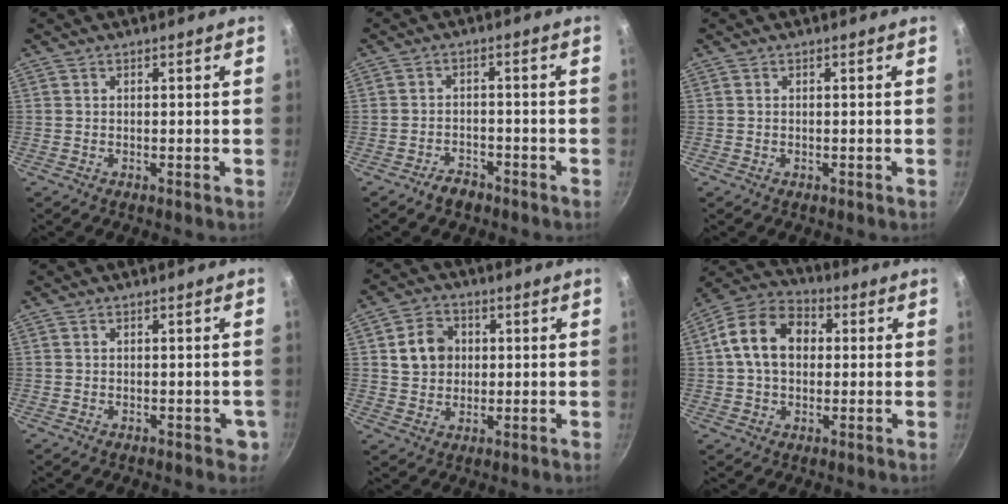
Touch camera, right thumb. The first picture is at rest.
{"total": 3.6, "force": [-2.8, 1.9, 1.3], "torque": [-0.013, 0.031, -0.044]}
{"total": 0.0}
{"total": 2.3, "force": [-0.6, 1.5, 1.6], "torque": [0.001, 0.007, -0.007]}
{"total": 7.4, "force": [1.4, 6.3, 3.7], "torque": [-0.040, 0.011, 0.019]}
{"total": 13.1, "force": [1.7, 9.6, 8.7], "torque": [-0.124, 0.026, 0.009]}